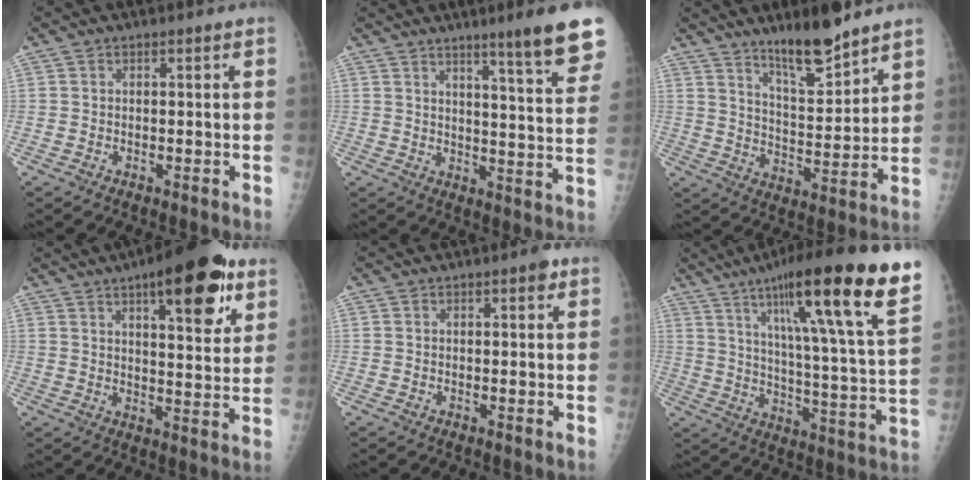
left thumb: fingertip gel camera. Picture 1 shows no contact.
{"total": 13.4, "force": [9.1, 0.5, 9.8], "torque": [-0.114, -0.055, 0.117]}
{"total": 11.3, "force": [9.0, 2.0, 6.6], "torque": [-0.097, -0.072, 0.160]}
{"total": 17.0, "force": [9.1, 5.6, 13.2], "torque": [-0.150, -0.035, 0.127]}
{"total": 1.7, "force": [0.8, 0.6, 1.3], "torque": [-0.012, 0.000, 0.008]}
{"total": 25.5, "force": [15.0, 1.9, 20.5], "torque": [-0.301, -0.046, 0.229]}